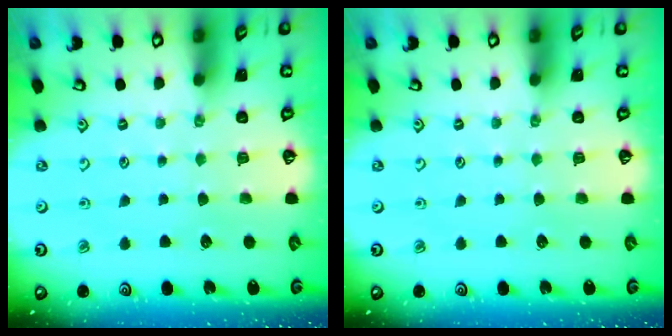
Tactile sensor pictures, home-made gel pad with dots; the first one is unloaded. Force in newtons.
{"total": 0.0}